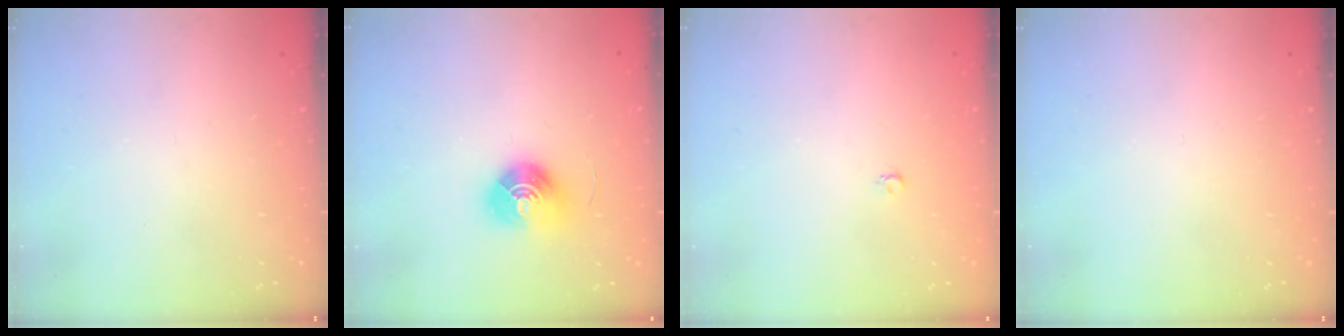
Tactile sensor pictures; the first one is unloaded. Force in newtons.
{"total": 9.9, "press": 9.9, "slide": 0.9}
{"total": 2.6, "press": 2.6, "slide": 0.3}
{"total": 0.0}